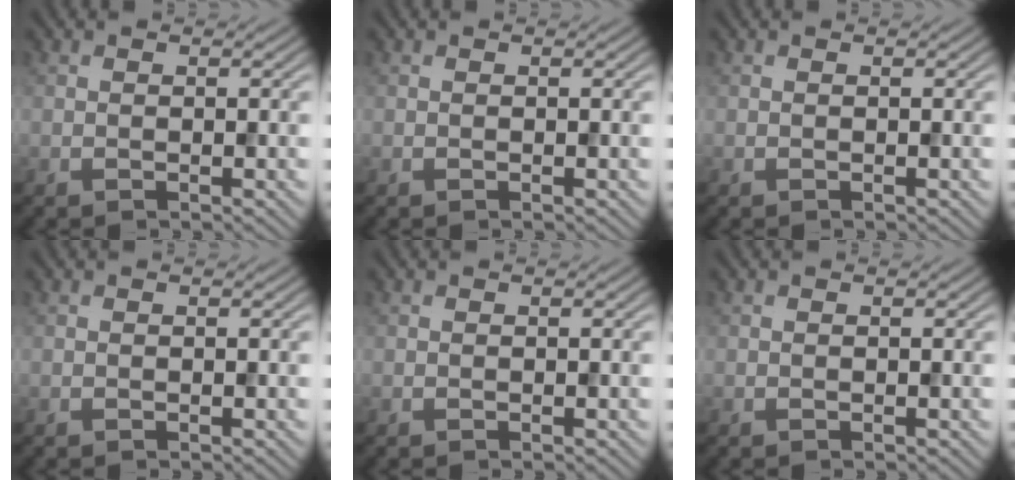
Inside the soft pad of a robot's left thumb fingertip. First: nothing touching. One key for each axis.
{"total": 0.0}
{"total": 0.0}
{"total": 0.0}
{"total": 0.0}
{"total": 0.0}